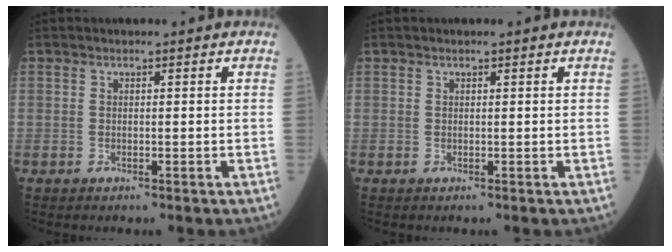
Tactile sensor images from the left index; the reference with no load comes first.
{"total": 0.7, "force": [0.7, 0.0, 0.2], "torque": [-0.007, 0.007, 0.012]}